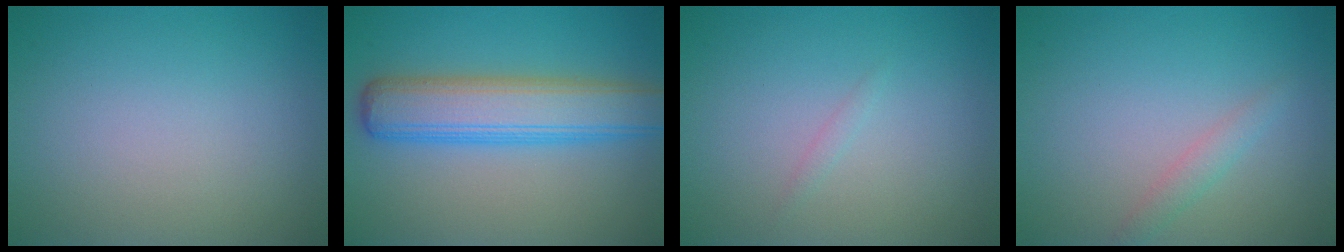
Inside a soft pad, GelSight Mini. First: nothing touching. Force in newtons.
{"total": 6.8, "press": 6.8, "slide": 0.2}
{"total": 0.5, "press": 0.5, "slide": 0.0}
{"total": 1.3, "press": 1.3, "slide": 0.1}